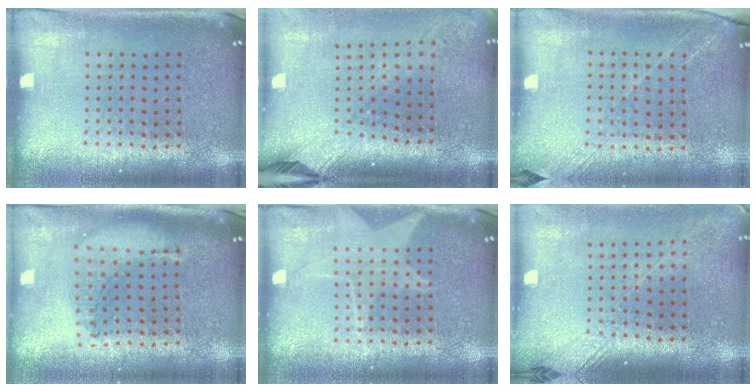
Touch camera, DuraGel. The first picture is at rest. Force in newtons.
{"total": 2.4, "press": 1.8, "slide": 1.6}
{"total": 1.3, "press": 1.2, "slide": 0.5}
{"total": 1.2, "press": 1.1, "slide": 0.3}
{"total": 2.0, "press": 2.0, "slide": 0.4}
{"total": 1.8, "press": 1.4, "slide": 1.0}